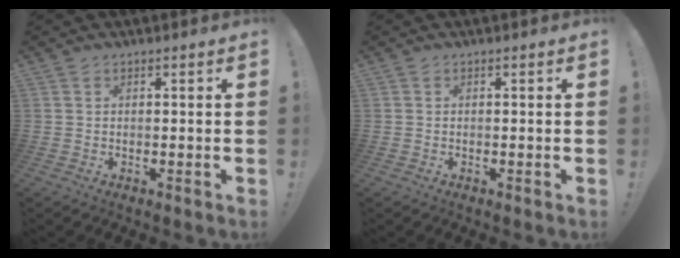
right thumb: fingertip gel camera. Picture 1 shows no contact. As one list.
[{"total": 0.0}]